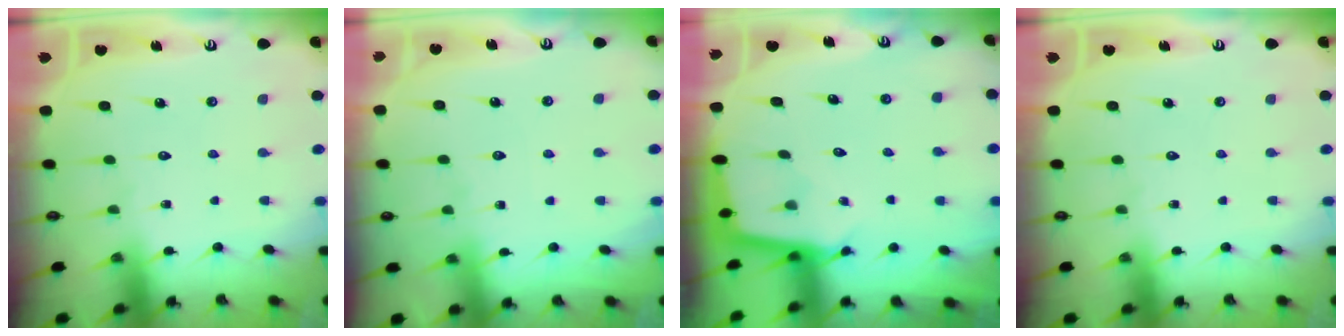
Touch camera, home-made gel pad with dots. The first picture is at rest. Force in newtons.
{"total": 3.2, "press": 3.2, "slide": 0.6}
{"total": 2.3, "press": 2.3, "slide": 0.1}
{"total": 0.0}